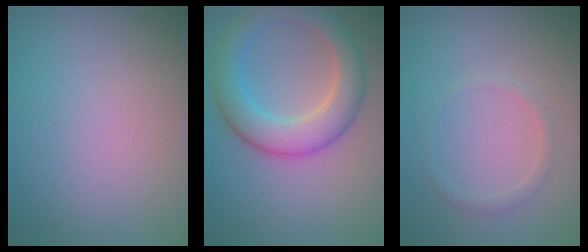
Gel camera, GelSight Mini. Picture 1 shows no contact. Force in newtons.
{"total": 5.7, "press": 5.7, "slide": 0.1}
{"total": 1.0, "press": 1.0, "slide": 0.1}